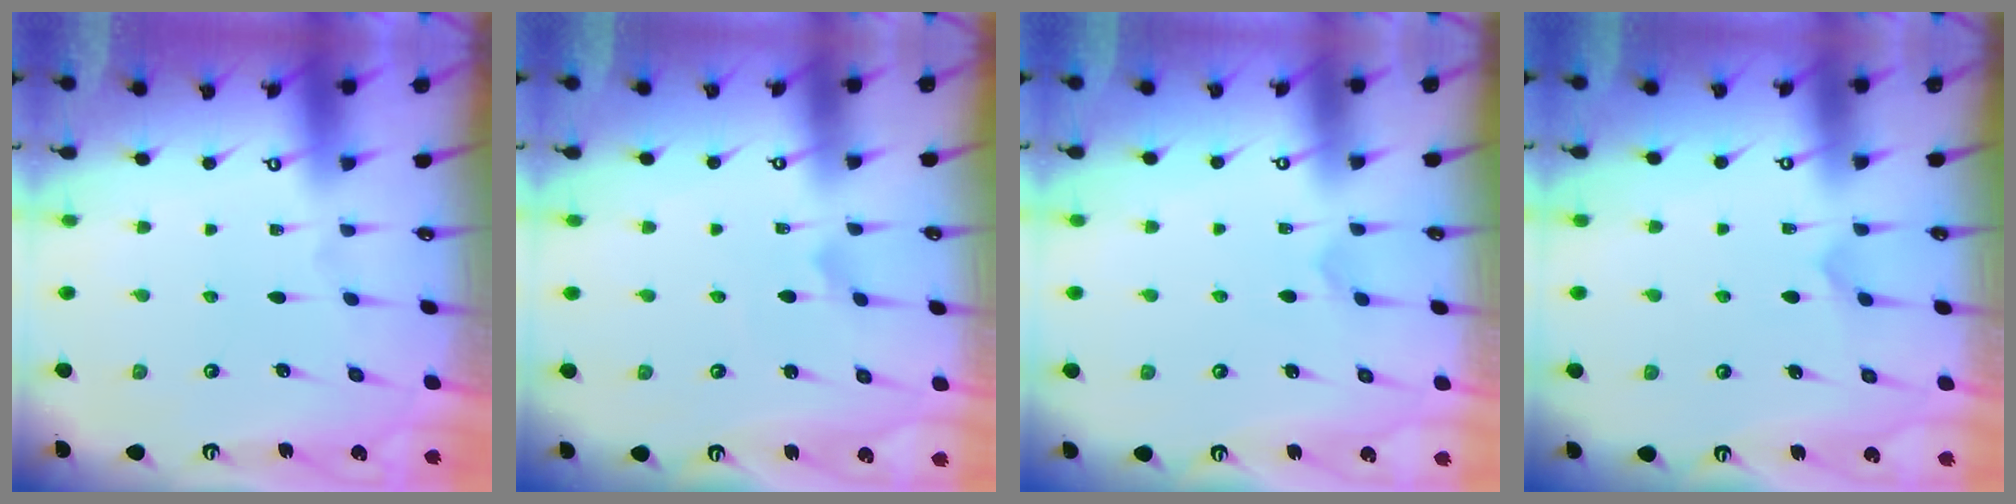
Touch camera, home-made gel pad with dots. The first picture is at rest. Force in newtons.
{"total": 1.7, "press": 1.7, "slide": 0.1}
{"total": 3.1, "press": 3.0, "slide": 0.3}
{"total": 5.2, "press": 5.1, "slide": 0.4}